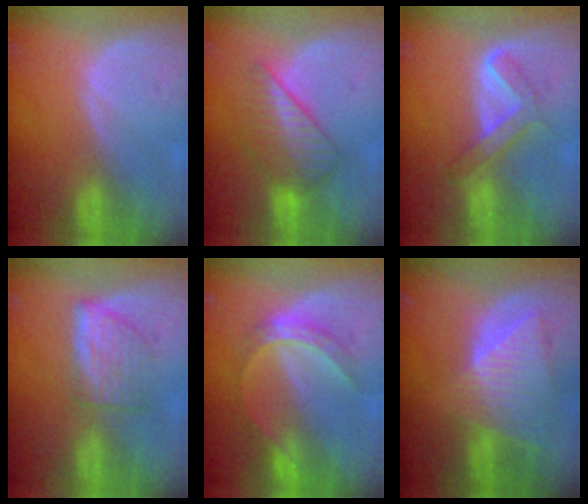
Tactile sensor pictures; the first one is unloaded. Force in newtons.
{"total": 6.3, "press": 6.2, "slide": 0.6}
{"total": 5.4, "press": 5.0, "slide": 2.0}
{"total": 5.9, "press": 5.4, "slide": 2.4}
{"total": 5.2, "press": 5.2, "slide": 0.5}
{"total": 9.0, "press": 7.9, "slide": 4.3}